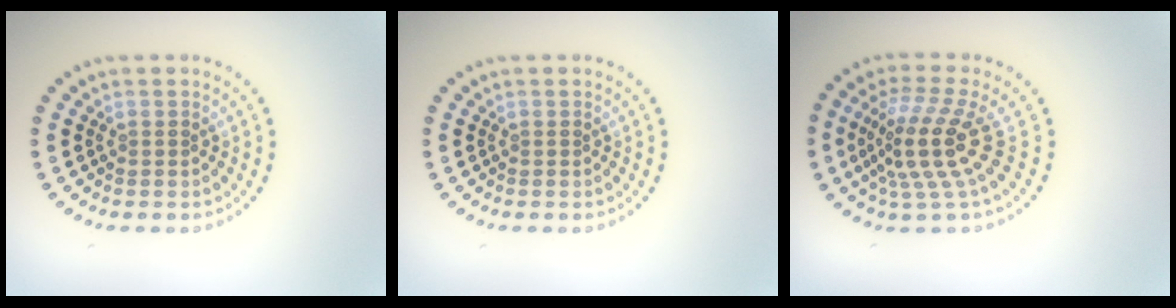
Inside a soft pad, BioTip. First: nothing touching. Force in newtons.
{"total": 0.0}
{"total": 4.9, "press": 3.6, "slide": 3.3}